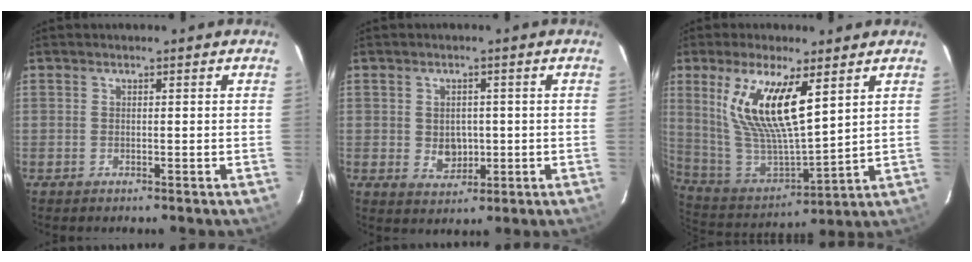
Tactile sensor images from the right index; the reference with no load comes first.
{"total": 4.7, "force": [-0.4, 3.8, 2.7], "torque": [-0.046, 0.000, 0.003]}
{"total": 17.0, "force": [7.4, 5.2, 14.4], "torque": [-0.283, -0.005, 0.159]}